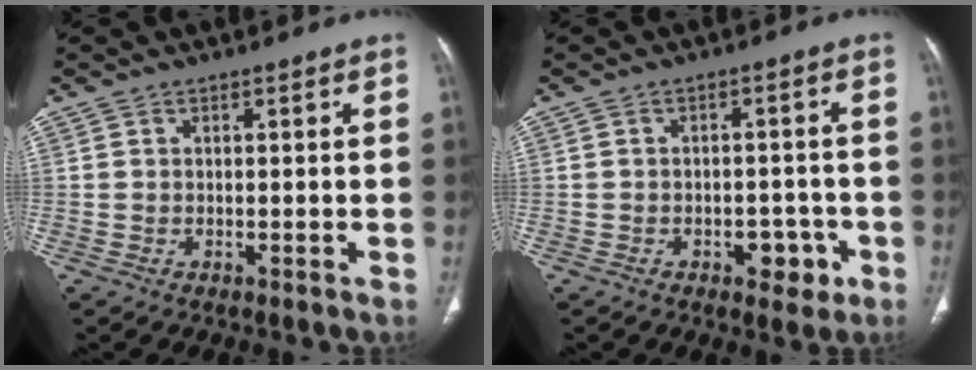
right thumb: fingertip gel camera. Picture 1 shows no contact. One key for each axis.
{"total": 4.9, "fx": -2.3, "fy": 3.0, "fz": 3.1, "tx": -0.018, "ty": 0.018, "tz": -0.026}